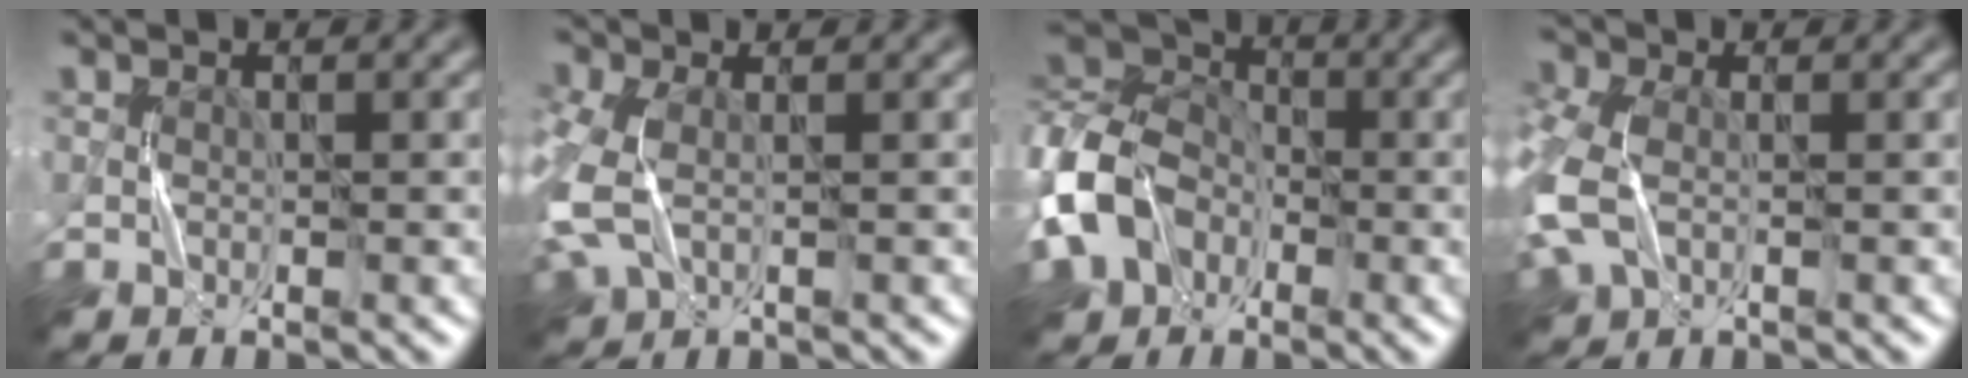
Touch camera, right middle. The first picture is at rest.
{"total": 5.6, "force": [-0.4, 3.8, 4.2], "torque": [-0.127, -0.008, -0.014]}
{"total": 8.9, "force": [-2.8, 7.2, 4.5], "torque": [-0.099, -0.005, -0.066]}
{"total": 6.3, "force": [-0.7, 4.4, 4.4], "torque": [-0.137, -0.005, -0.025]}